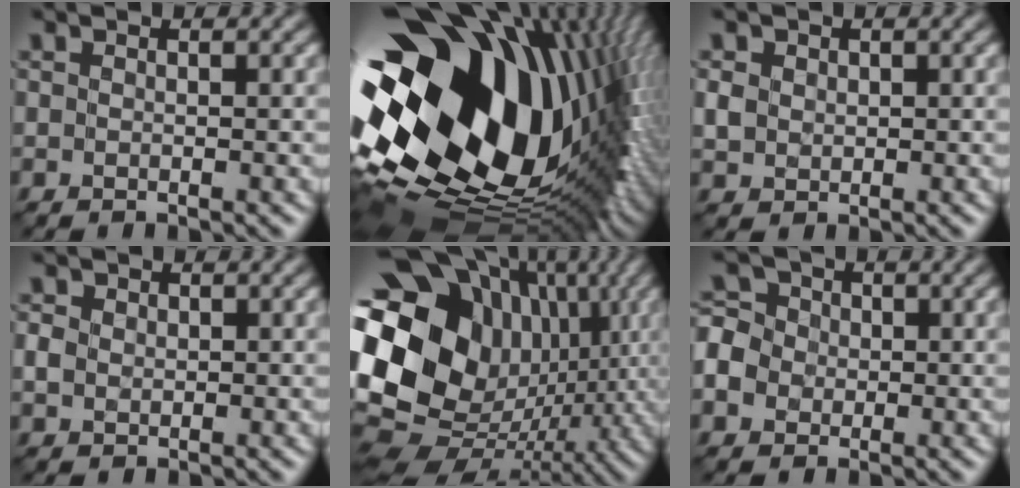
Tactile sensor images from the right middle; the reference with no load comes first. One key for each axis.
{"total": 20.5, "fx": 2.5, "fy": 12.9, "fz": 15.7, "tx": -0.284, "ty": -0.065, "tz": 0.062}
{"total": 1.5, "fx": 0.3, "fy": 1.4, "fz": 0.5, "tx": -0.011, "ty": -0.001, "tz": 0.009}
{"total": 1.4, "fx": 0.2, "fy": 1.3, "fz": 0.5, "tx": -0.012, "ty": 0.001, "tz": 0.003}
{"total": 20.9, "fx": 2.3, "fy": 17.2, "fz": 11.7, "tx": -0.245, "ty": 0.009, "tz": 0.030}
{"total": 6.8, "fx": -1.7, "fy": 6.1, "fz": 2.6, "tx": -0.069, "ty": 0.009, "tz": -0.058}